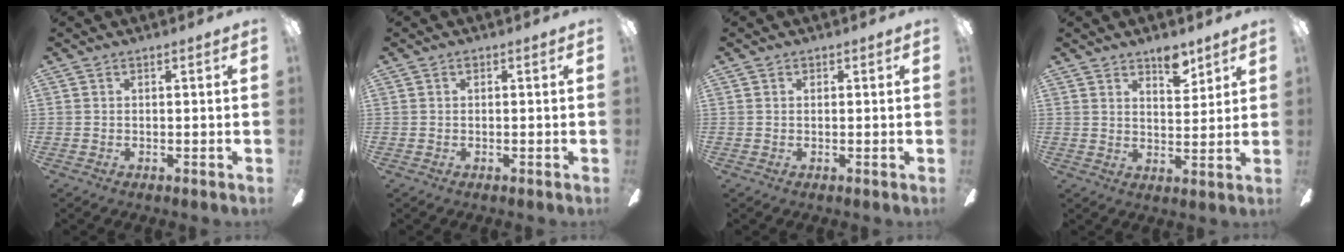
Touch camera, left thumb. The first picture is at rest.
{"total": 0.6, "force": [0.3, 0.3, 0.4], "torque": [-0.008, 0.004, 0.005]}
{"total": 0.6, "force": [0.3, 0.5, 0.2], "torque": [0.003, -0.003, 0.004]}
{"total": 6.3, "force": [5.0, 2.6, 2.9], "torque": [-0.020, -0.034, 0.083]}